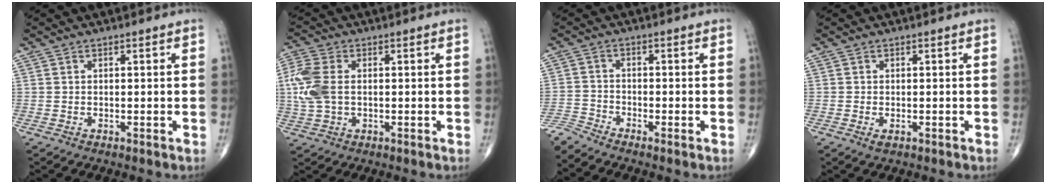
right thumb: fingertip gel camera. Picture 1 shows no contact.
{"total": 8.6, "force": [0.4, 5.5, 6.7], "torque": [-0.173, 0.010, 0.007]}
{"total": 3.5, "force": [-3.4, -0.4, 0.3], "torque": [-0.023, -0.002, -0.078]}
{"total": 1.3, "force": [-0.5, 0.7, 1.0], "torque": [-0.020, -0.003, -0.007]}